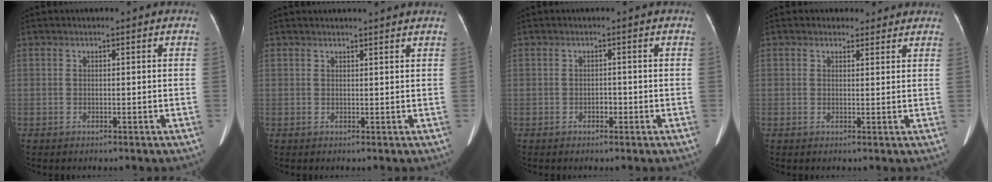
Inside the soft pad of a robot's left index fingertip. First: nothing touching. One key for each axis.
{"total": 5.0, "fx": 4.7, "fy": -0.1, "fz": 1.5, "tx": -0.014, "ty": 0.005, "tz": 0.047}
{"total": 1.0, "fx": -0.9, "fy": 0.4, "fz": 0.4, "tx": 0.001, "ty": -0.005, "tz": -0.012}
{"total": 3.3, "fx": 2.8, "fy": 1.9, "fz": 0.0, "tx": 0.015, "ty": -0.009, "tz": 0.024}